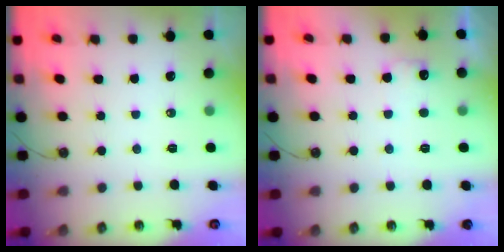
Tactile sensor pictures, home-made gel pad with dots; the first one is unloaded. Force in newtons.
{"total": 5.4, "press": 5.4, "slide": 0.3}